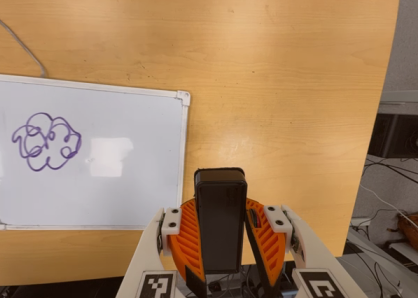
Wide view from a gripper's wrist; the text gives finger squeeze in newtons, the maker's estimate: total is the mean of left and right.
{"total": 8.3, "left": 7.4, "right": 9.3}